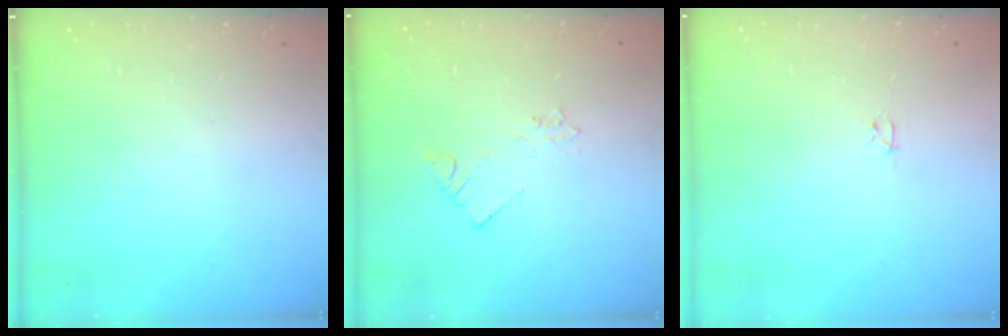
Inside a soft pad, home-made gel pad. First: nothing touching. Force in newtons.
{"total": 2.1, "press": 2.1, "slide": 0.4}
{"total": 2.4, "press": 2.3, "slide": 0.4}